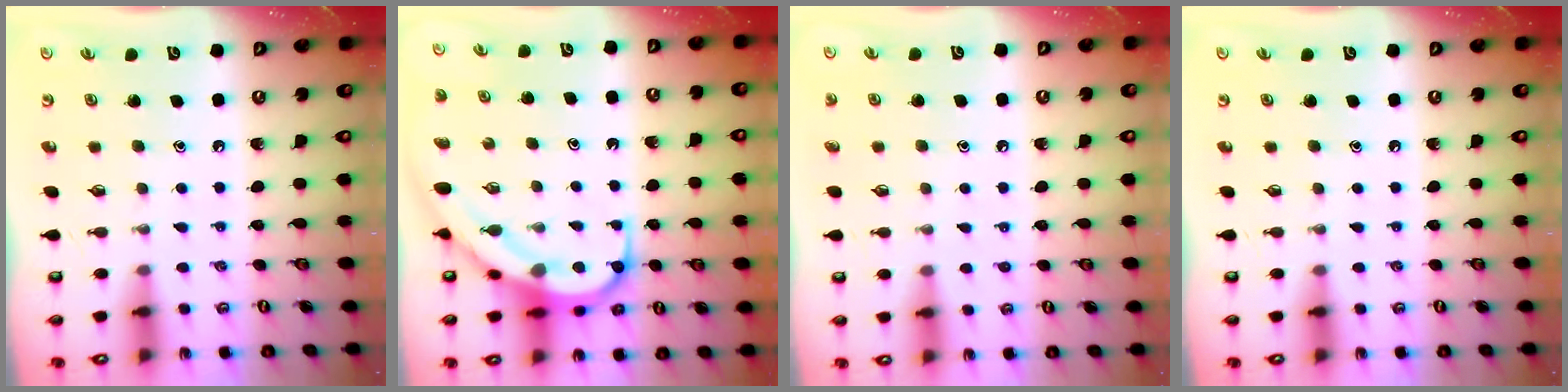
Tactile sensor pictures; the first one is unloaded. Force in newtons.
{"total": 10.7, "press": 10.6, "slide": 1.1}
{"total": 3.4, "press": 3.4, "slide": 0.3}
{"total": 0.0}